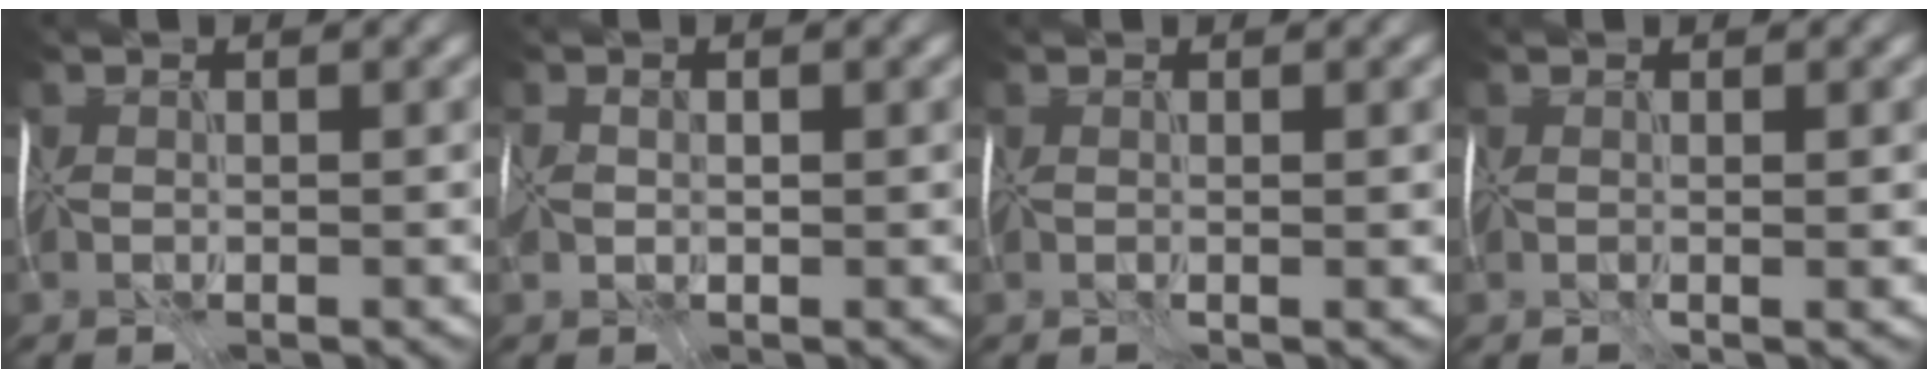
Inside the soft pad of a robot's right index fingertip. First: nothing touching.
{"total": 1.6, "force": [-0.4, 1.0, 1.2], "torque": [-0.032, -0.004, -0.002]}
{"total": 1.0, "force": [0.2, -0.1, 0.9], "torque": [-0.012, -0.006, 0.004]}
{"total": 1.5, "force": [0.1, 0.0, 1.5], "torque": [-0.019, -0.007, 0.002]}